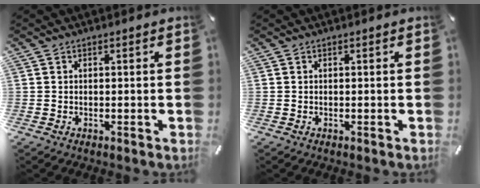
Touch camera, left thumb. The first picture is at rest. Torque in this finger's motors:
{"motor_torque": [-0.17, -0.09, 0.00, 0.00, 0.00]}